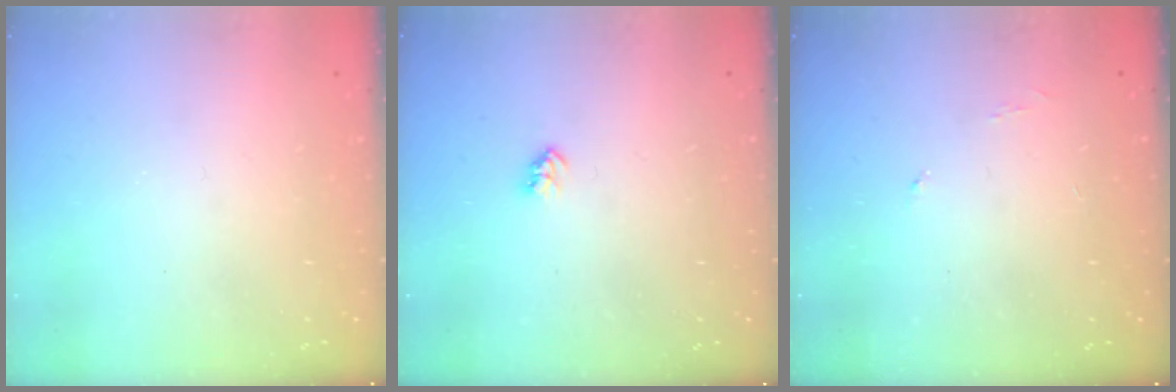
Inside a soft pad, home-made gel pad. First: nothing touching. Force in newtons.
{"total": 2.6, "press": 2.6, "slide": 0.4}
{"total": 3.1, "press": 3.1, "slide": 0.5}